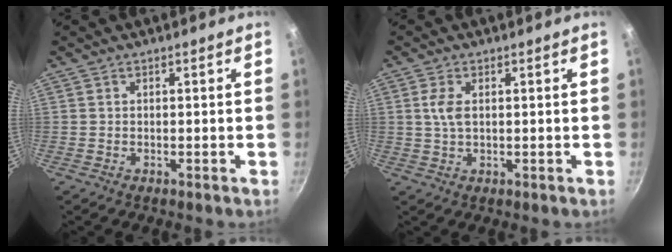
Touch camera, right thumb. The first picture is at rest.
{"total": 3.5, "force": [0.7, 1.8, 2.9], "torque": [-0.062, 0.005, 0.013]}